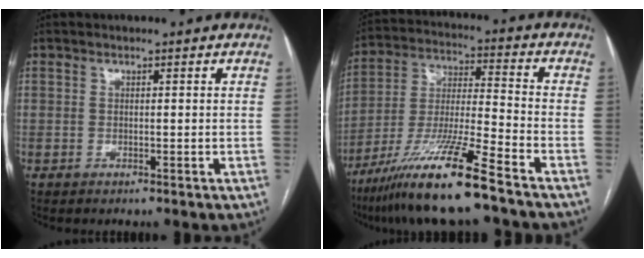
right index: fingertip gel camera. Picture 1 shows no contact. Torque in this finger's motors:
{"motor_torque": [1.25, -0.89, 1.02, 0.21]}